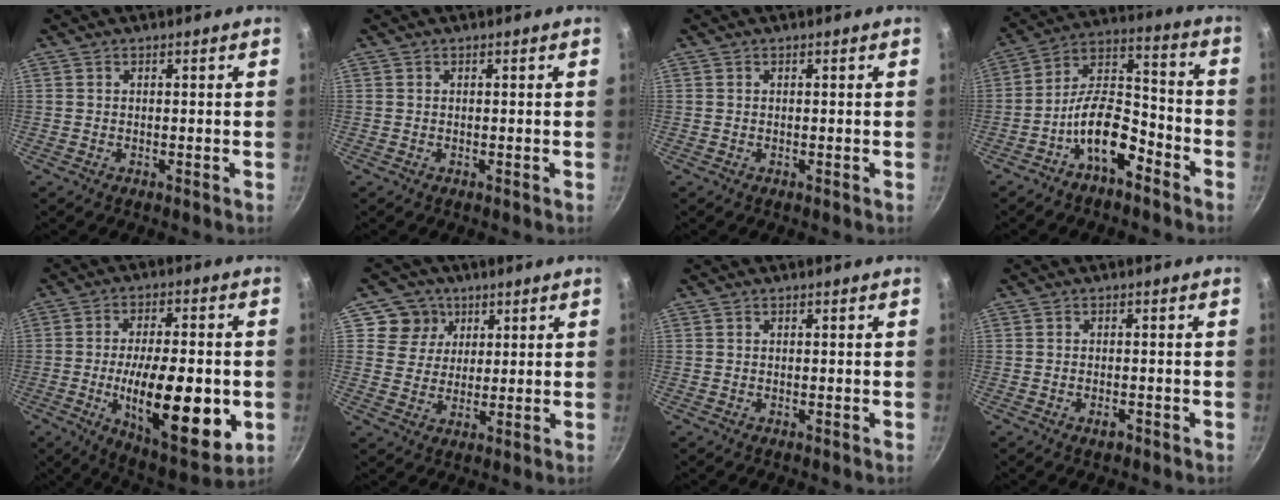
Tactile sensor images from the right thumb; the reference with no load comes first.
{"total": 0.0}
{"total": 0.0}
{"total": 12.6, "force": [-6.8, 5.9, 8.7], "torque": [-0.128, 0.073, -0.130]}
{"total": 21.5, "force": [-4.0, 8.0, 19.6], "torque": [-0.285, -0.005, -0.058]}
{"total": 6.8, "force": [3.0, 6.0, 1.0], "torque": [0.023, -0.007, 0.044]}
{"total": 0.0}
{"total": 1.7, "force": [-1.0, 0.8, 1.1], "torque": [-0.020, 0.006, -0.017]}